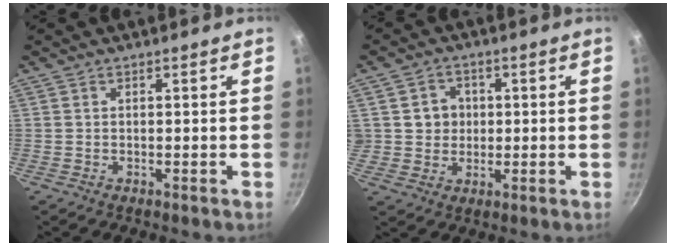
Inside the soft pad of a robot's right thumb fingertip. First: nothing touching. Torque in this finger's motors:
{"motor_torque": [-0.62, 0.90, 0.38, 0.24, 0.12]}